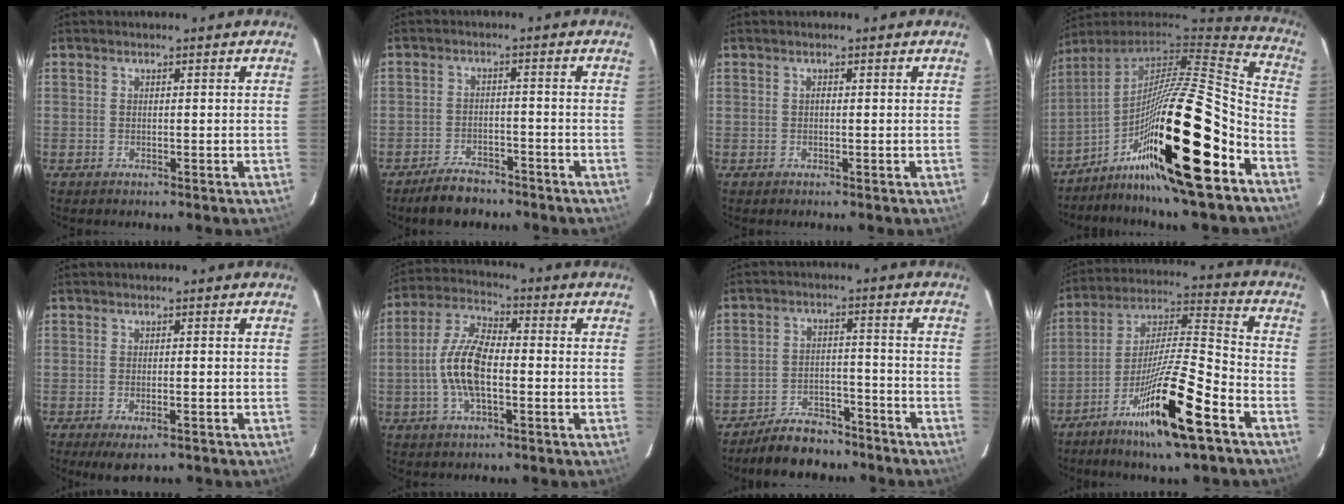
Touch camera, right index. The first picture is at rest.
{"total": 6.9, "force": [-5.6, 3.2, 2.5], "torque": [-0.069, 0.008, -0.085]}
{"total": 0.0}
{"total": 26.9, "force": [-13.5, 3.0, 23.1], "torque": [-0.358, -0.048, -0.238]}
{"total": 4.3, "force": [-2.8, 1.5, 3.0], "torque": [-0.059, -0.015, -0.041]}
{"total": 10.8, "force": [-2.0, 4.5, 9.6], "torque": [-0.203, 0.011, -0.040]}
{"total": 9.4, "force": [-8.0, 4.2, 2.7], "torque": [-0.069, 0.016, -0.112]}
{"total": 17.2, "force": [-9.8, 1.5, 14.0], "torque": [-0.267, -0.019, -0.179]}